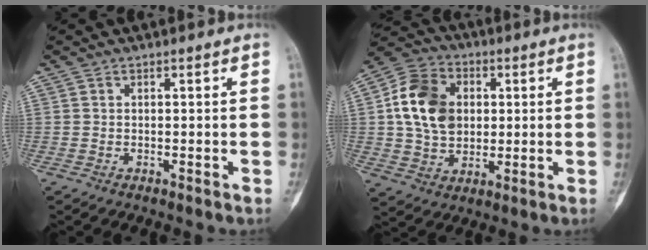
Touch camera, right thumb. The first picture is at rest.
{"total": 14.4, "force": [1.9, 11.1, 8.9], "torque": [-0.138, 0.008, 0.031]}